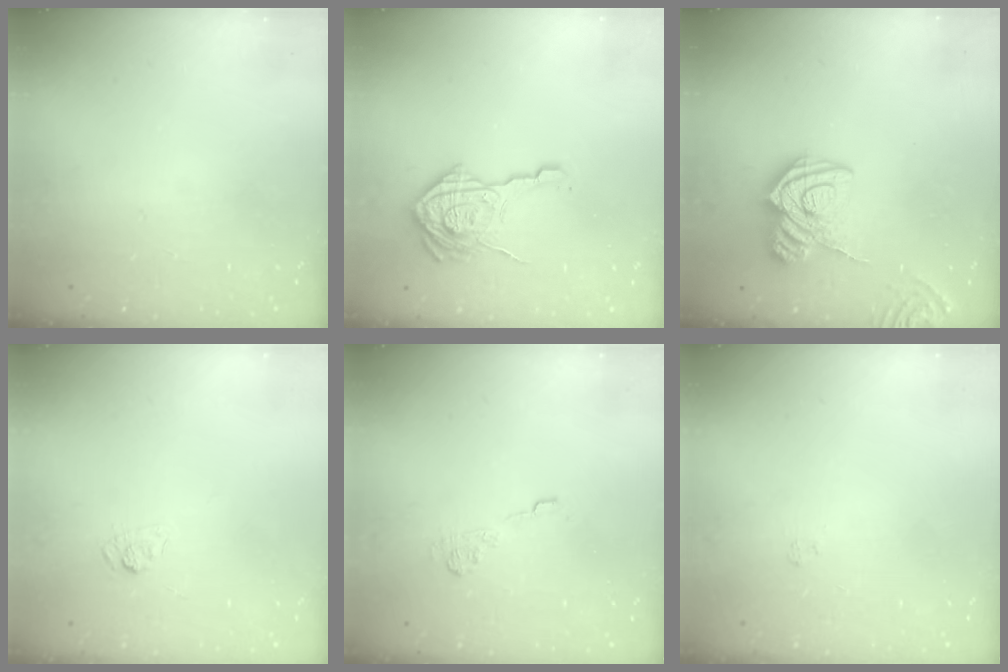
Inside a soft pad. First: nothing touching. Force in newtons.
{"total": 18.4, "press": 18.3, "slide": 1.1}
{"total": 16.0, "press": 15.9, "slide": 1.7}
{"total": 4.0, "press": 3.7, "slide": 1.5}
{"total": 8.0, "press": 7.9, "slide": 1.0}
{"total": 1.7, "press": 1.2, "slide": 1.1}